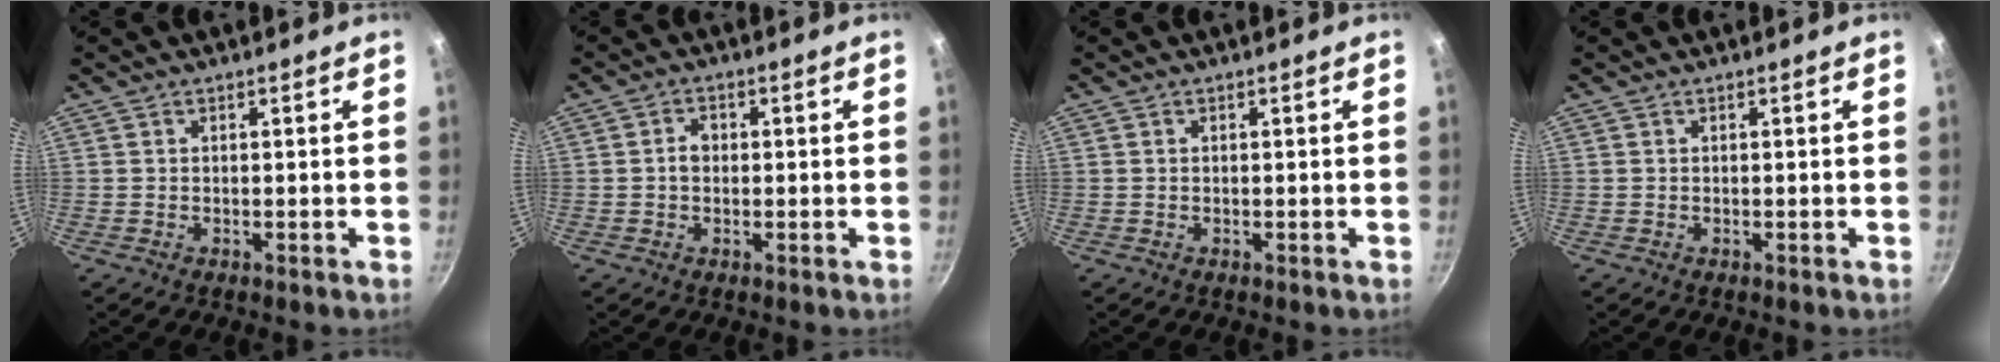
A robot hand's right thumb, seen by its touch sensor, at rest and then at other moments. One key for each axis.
{"total": 2.7, "fx": 0.0, "fy": 2.1, "fz": 1.7, "tx": -0.018, "ty": 0.010, "tz": -0.001}
{"total": 0.0}
{"total": 0.0}